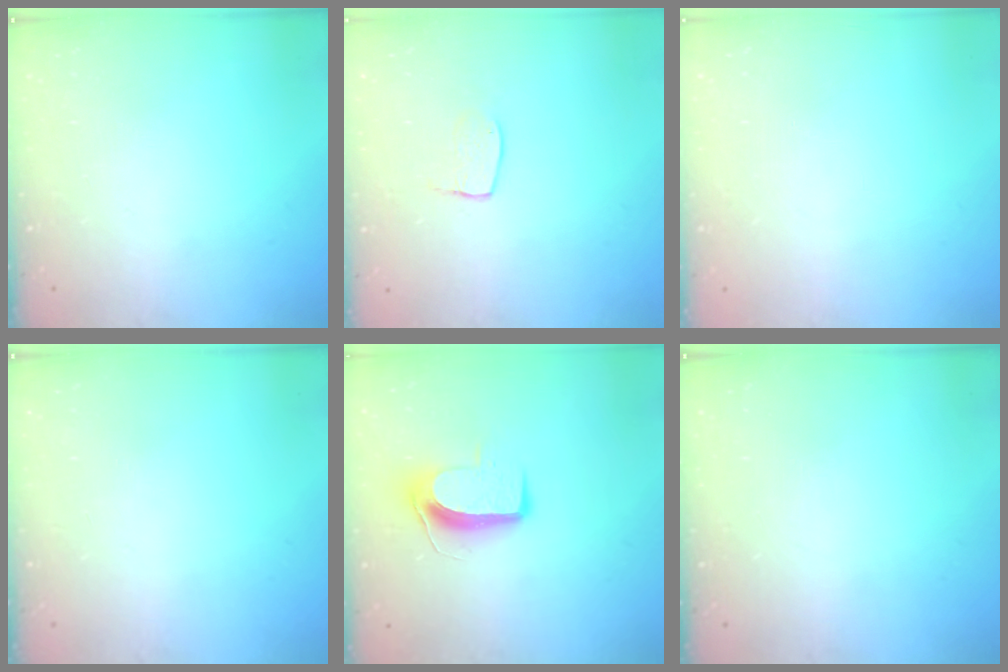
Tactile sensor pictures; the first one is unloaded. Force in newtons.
{"total": 5.9, "press": 5.9, "slide": 0.4}
{"total": 0.0}
{"total": 0.0}
{"total": 8.8, "press": 8.7, "slide": 0.6}
{"total": 0.0}